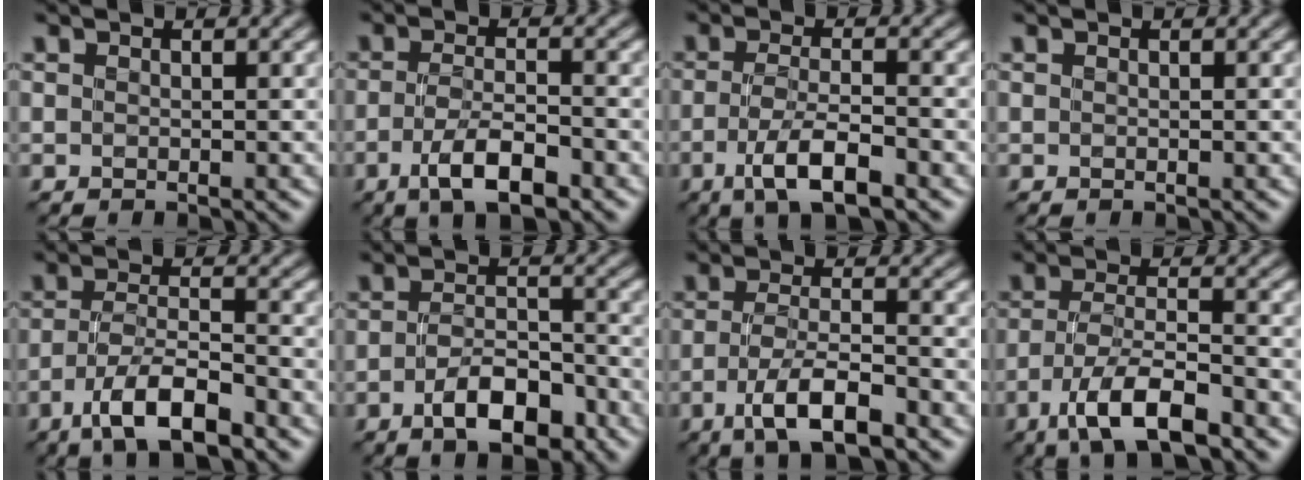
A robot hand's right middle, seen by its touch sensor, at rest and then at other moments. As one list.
[{"total": 4.4, "force": [-2.3, 1.3, 3.5], "torque": [-0.070, -0.001, -0.044]}, {"total": 4.9, "force": [-2.5, 1.2, 4.0], "torque": [-0.078, -0.002, -0.051]}, {"total": 0.0}, {"total": 6.4, "force": [-4.1, 1.8, 4.5], "torque": [-0.083, 0.003, -0.076]}, {"total": 4.9, "force": [-2.6, 1.9, 3.7], "torque": [-0.061, 0.005, -0.044]}, {"total": 5.4, "force": [-3.1, 1.4, 4.2], "torque": [-0.081, 0.000, -0.059]}, {"total": 6.8, "force": [-4.3, 1.9, 4.9], "torque": [-0.091, 0.001, -0.080]}]